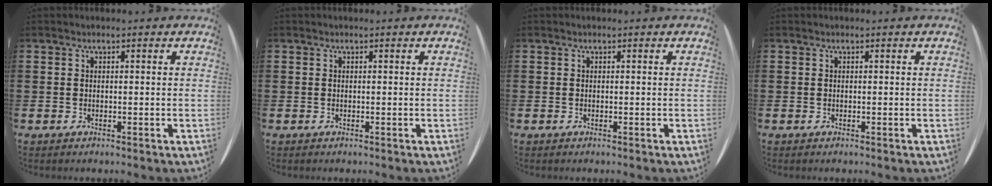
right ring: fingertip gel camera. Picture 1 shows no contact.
{"total": 0.0}
{"total": 0.0}
{"total": 0.0}